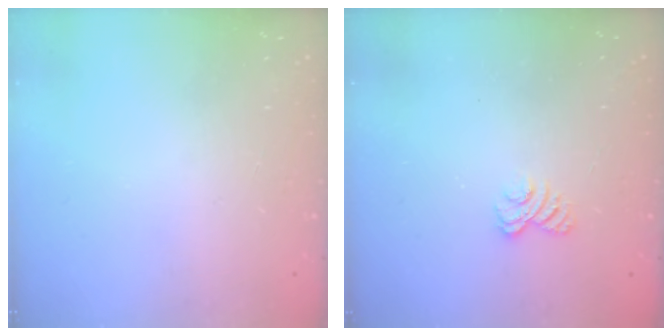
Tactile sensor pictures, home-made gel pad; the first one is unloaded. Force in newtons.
{"total": 2.9, "press": 2.6, "slide": 1.3}